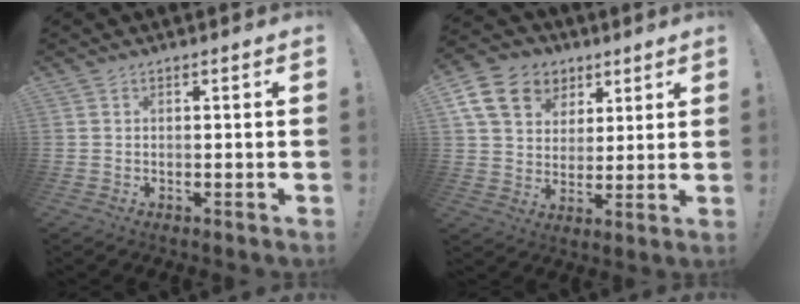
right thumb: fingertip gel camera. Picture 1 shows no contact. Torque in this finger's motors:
{"motor_torque": [0.13, 0.14, 0.33, -0.13, 0.02]}